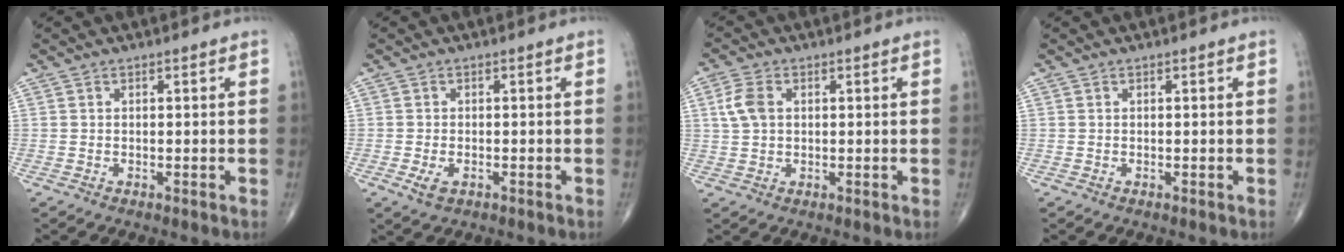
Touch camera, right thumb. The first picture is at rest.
{"total": 2.6, "force": [-1.0, 1.5, 1.9], "torque": [-0.037, -0.001, -0.016]}
{"total": 4.6, "force": [1.0, 3.1, 3.3], "torque": [-0.072, 0.006, 0.019]}
{"total": 0.0}